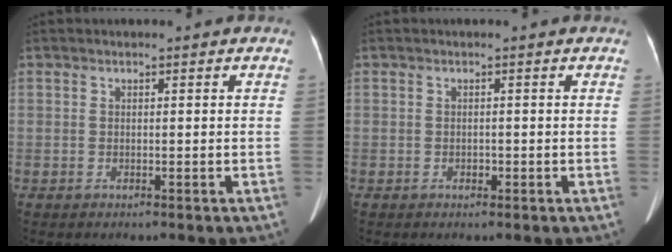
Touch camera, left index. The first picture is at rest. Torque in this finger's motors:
{"motor_torque": [-0.05, 0.01, 0.00, 0.00]}